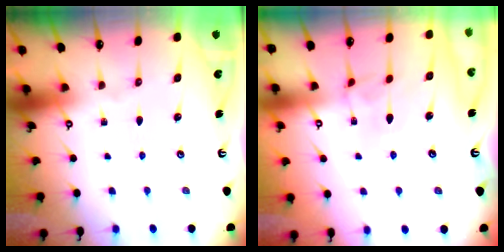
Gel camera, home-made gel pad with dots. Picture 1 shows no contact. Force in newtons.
{"total": 3.0, "press": 3.0, "slide": 0.2}